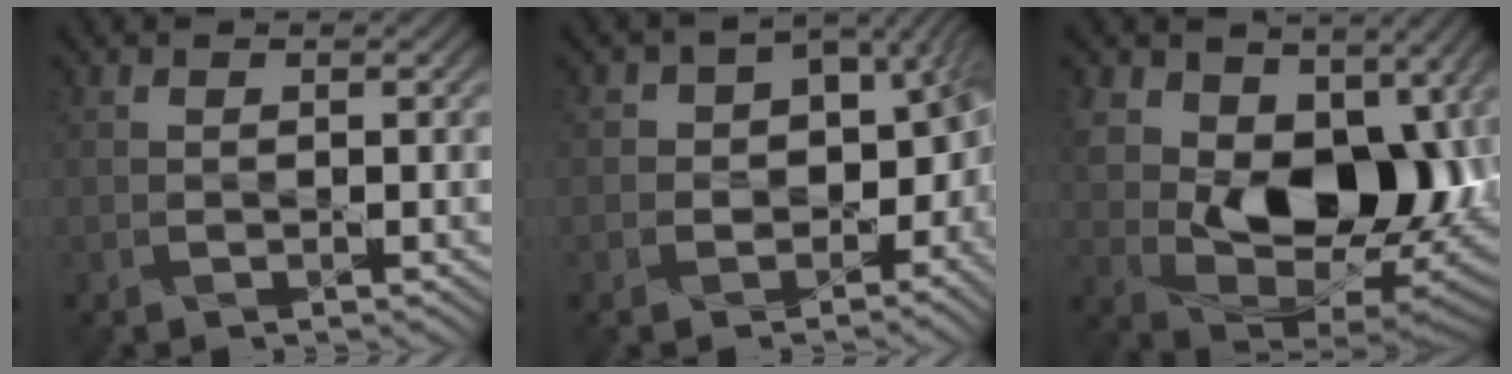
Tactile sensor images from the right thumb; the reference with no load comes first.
{"total": 10.9, "force": [-0.7, 8.8, 6.4], "torque": [-0.079, -0.011, -0.001]}
{"total": 15.2, "force": [2.7, 10.1, 11.1], "torque": [-0.200, -0.012, 0.052]}